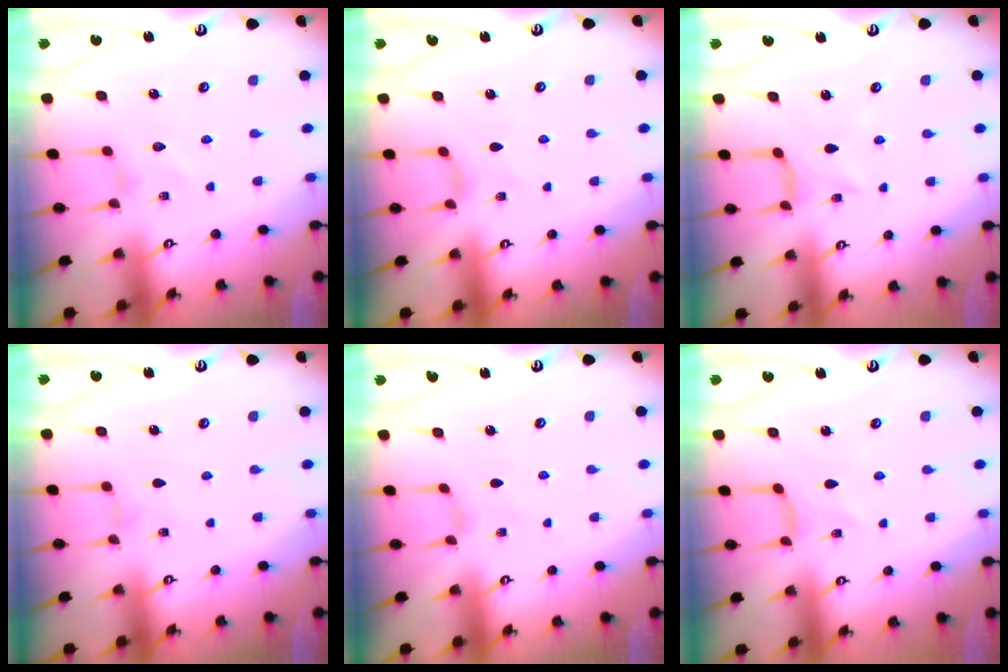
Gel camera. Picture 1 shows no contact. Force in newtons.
{"total": 1.7, "press": 1.7, "slide": 0.3}
{"total": 2.8, "press": 2.7, "slide": 0.6}
{"total": 0.0}
{"total": 0.0}
{"total": 0.9, "press": 0.8, "slide": 0.4}